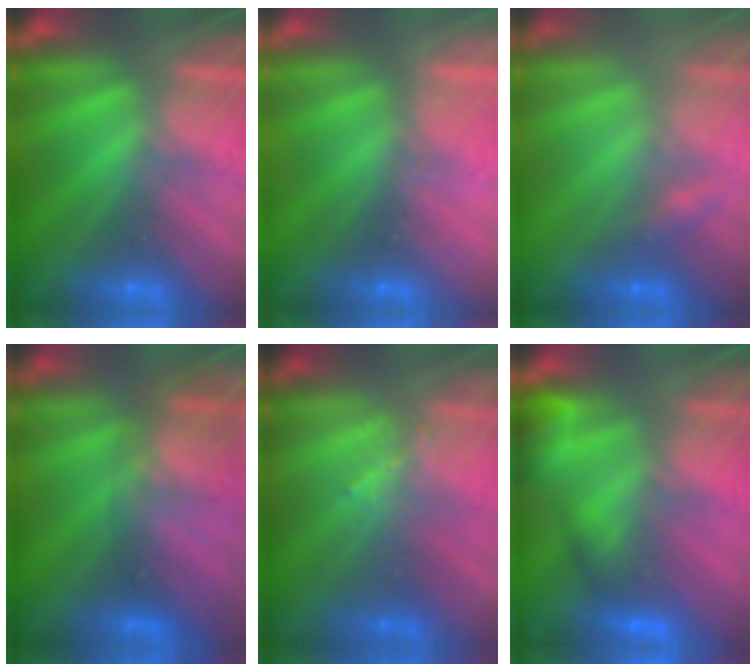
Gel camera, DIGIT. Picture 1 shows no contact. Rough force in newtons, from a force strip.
{"total": 2.3}
{"total": 2.4}
{"total": 2.8}
{"total": 1.1}
{"total": 4.7}